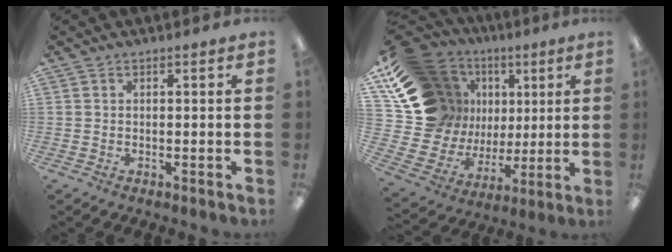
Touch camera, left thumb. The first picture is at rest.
{"total": 20.2, "force": [8.9, 16.5, 7.7], "torque": [-0.172, -0.062, 0.209]}